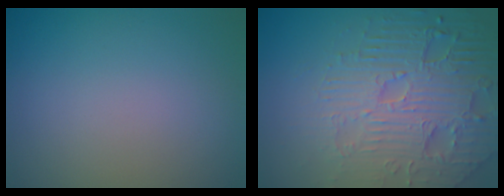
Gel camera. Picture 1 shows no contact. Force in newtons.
{"total": 7.9, "press": 5.7, "slide": 5.4}